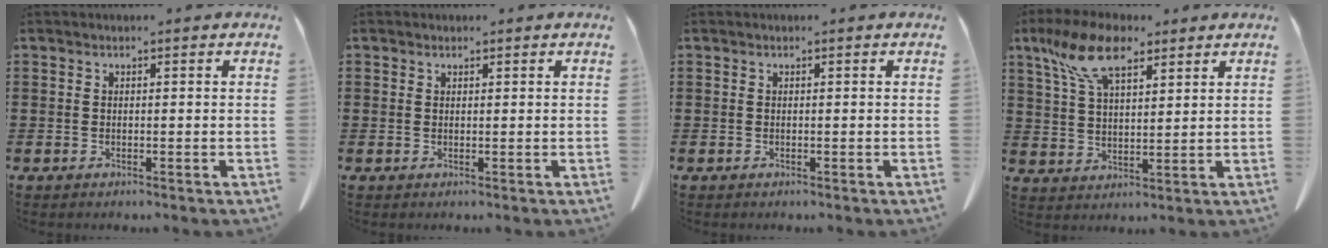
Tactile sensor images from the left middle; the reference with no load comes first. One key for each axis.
{"total": 0.8, "fx": 0.6, "fy": 0.5, "fz": 0.0, "tx": -0.003, "ty": 0.002, "tz": 0.012}
{"total": 0.0}
{"total": 10.1, "fx": 6.5, "fy": 4.2, "fz": 6.6, "tx": -0.153, "ty": -0.002, "tz": 0.119}